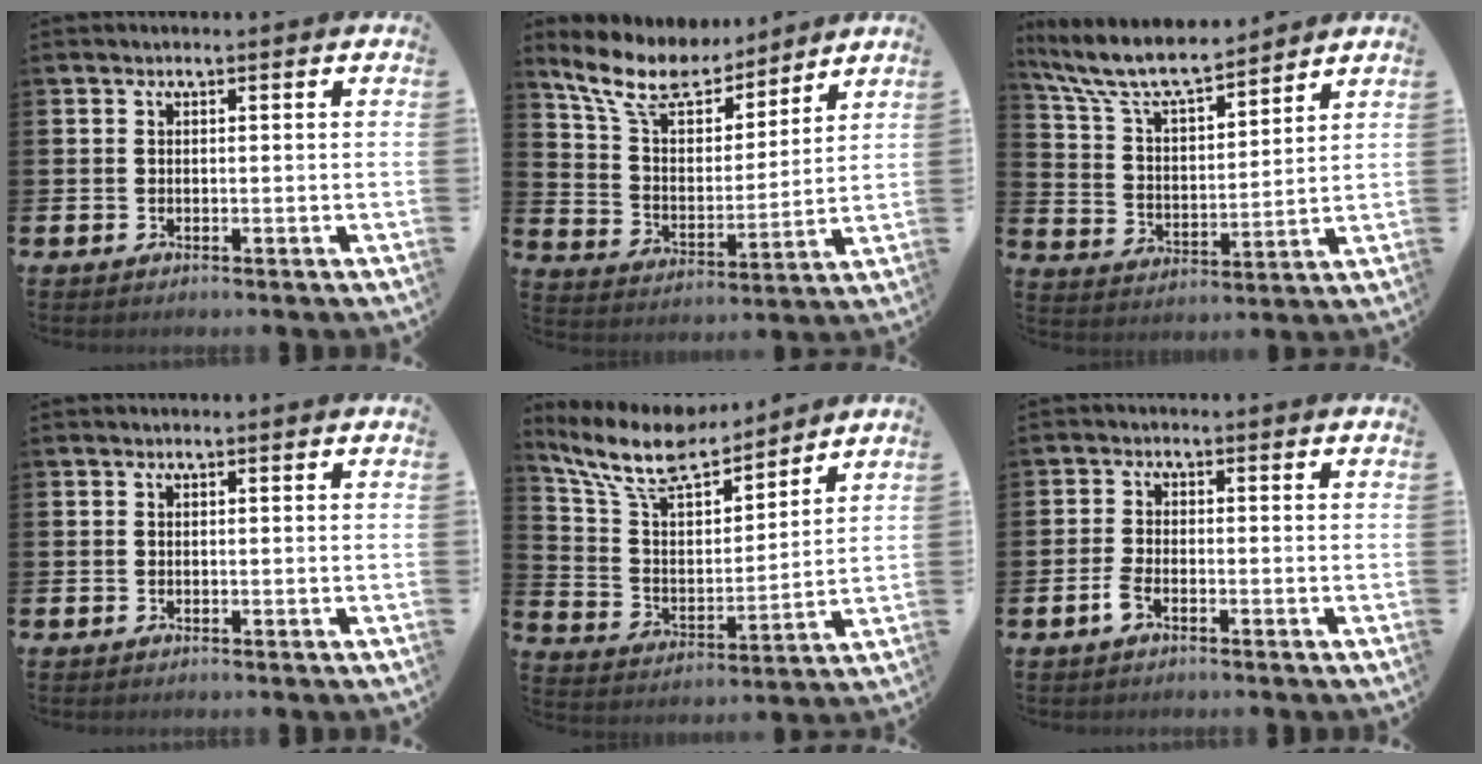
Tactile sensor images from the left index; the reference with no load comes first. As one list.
[{"total": 11.1, "force": [9.5, 4.1, 4.0], "torque": [-0.125, -0.053, 0.171]}, {"total": 9.2, "force": [8.4, 1.8, 3.3], "torque": [-0.104, -0.047, 0.149]}, {"total": 0.0}, {"total": 11.0, "force": [9.8, 2.9, 4.1], "torque": [-0.123, -0.059, 0.174]}, {"total": 2.2, "force": [-1.3, 0.7, 1.6], "torque": [-0.035, 0.006, -0.024]}]